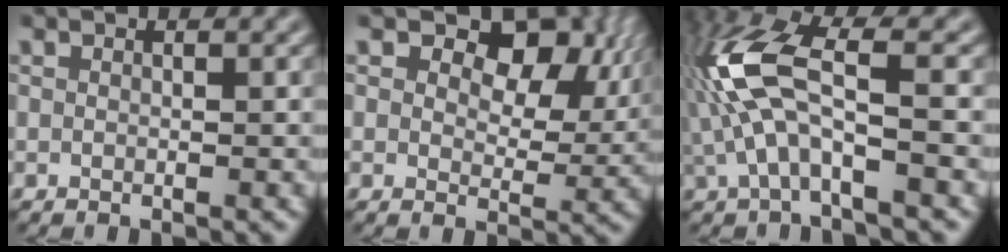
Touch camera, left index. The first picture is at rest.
{"total": 8.4, "force": [3.7, 5.1, 5.6], "torque": [-0.081, -0.006, 0.055]}
{"total": 8.0, "force": [-0.3, 3.0, 7.4], "torque": [-0.176, 0.025, -0.014]}